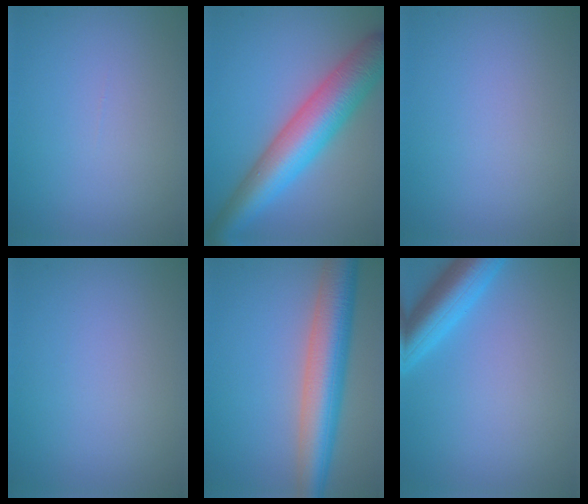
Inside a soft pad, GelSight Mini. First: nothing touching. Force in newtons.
{"total": 9.0, "press": 9.0, "slide": 0.2}
{"total": 0.0}
{"total": 0.0}
{"total": 8.0, "press": 8.0, "slide": 0.2}
{"total": 5.4, "press": 5.4, "slide": 0.4}